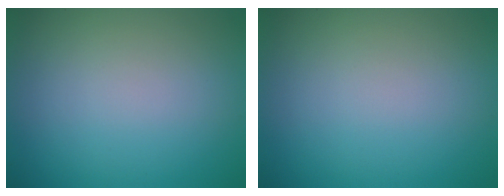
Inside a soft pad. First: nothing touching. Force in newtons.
{"total": 0.0}